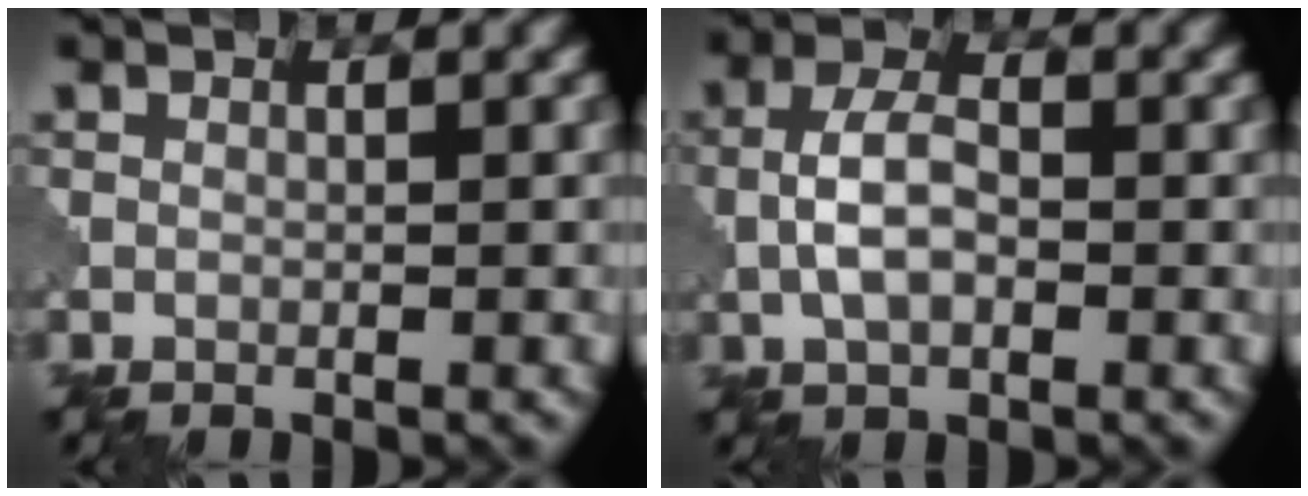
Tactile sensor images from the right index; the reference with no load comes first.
{"total": 3.9, "force": [-0.6, 2.1, 3.3], "torque": [-0.071, 0.007, -0.014]}